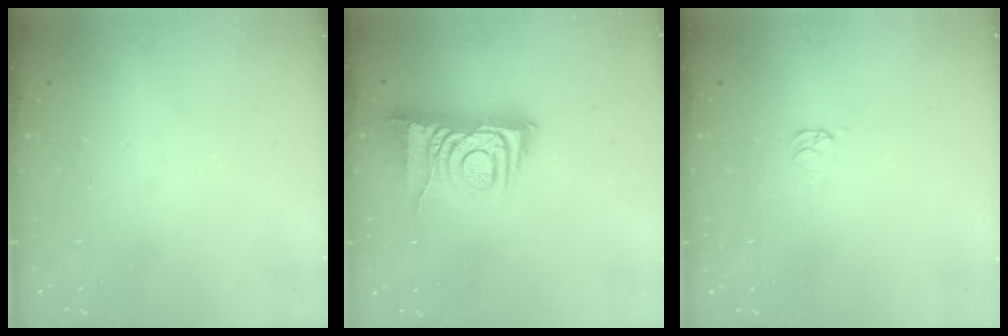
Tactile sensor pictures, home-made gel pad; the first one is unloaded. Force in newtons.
{"total": 9.1, "press": 9.0, "slide": 1.0}
{"total": 1.6, "press": 1.6, "slide": 0.4}